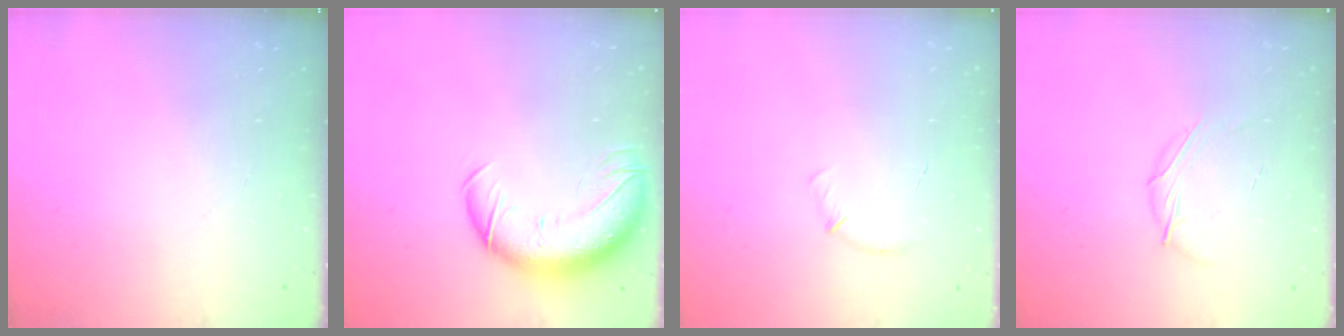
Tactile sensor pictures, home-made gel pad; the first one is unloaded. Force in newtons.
{"total": 13.4, "press": 13.0, "slide": 3.3}
{"total": 5.5, "press": 5.2, "slide": 1.6}
{"total": 5.7, "press": 5.6, "slide": 0.7}